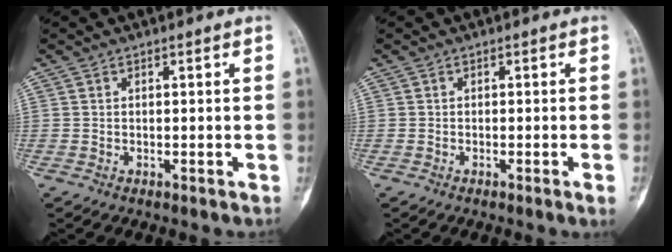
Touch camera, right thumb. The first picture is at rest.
{"total": 1.5, "force": [-0.6, -0.3, 1.3], "torque": [-0.025, -0.004, -0.009]}